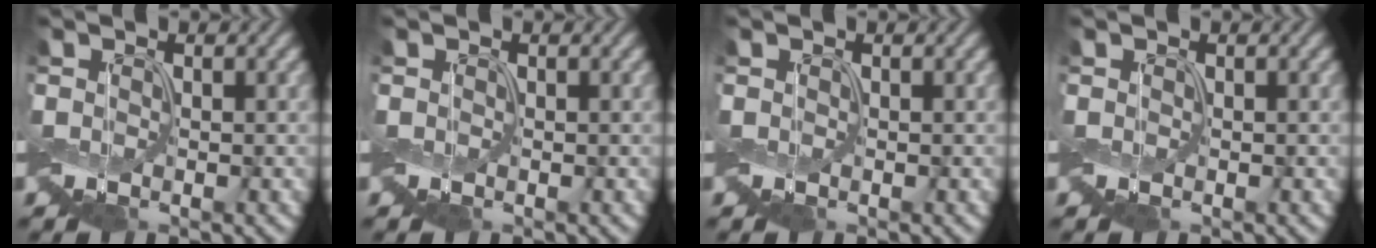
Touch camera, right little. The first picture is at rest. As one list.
[{"total": 0.0}, {"total": 0.0}, {"total": 0.0}]